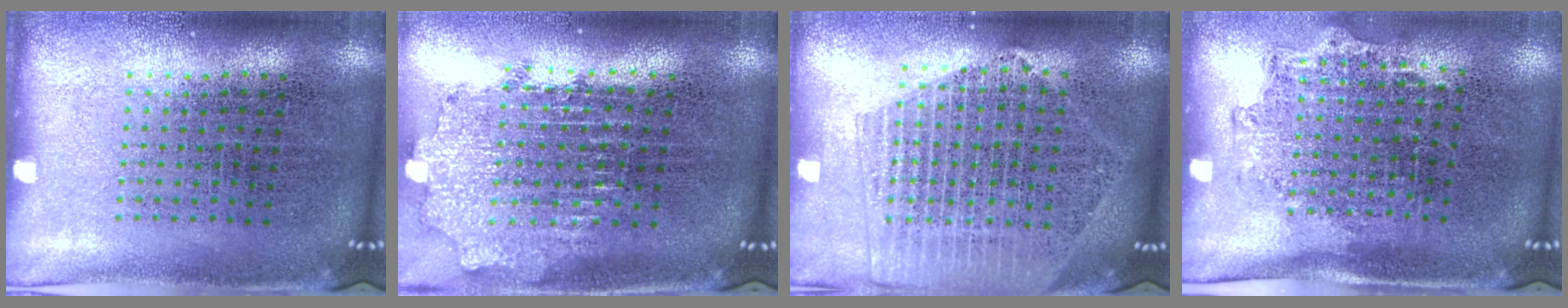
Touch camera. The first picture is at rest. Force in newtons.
{"total": 2.1, "press": 1.6, "slide": 1.2}
{"total": 2.1, "press": 1.9, "slide": 0.9}
{"total": 1.2, "press": 0.9, "slide": 0.8}